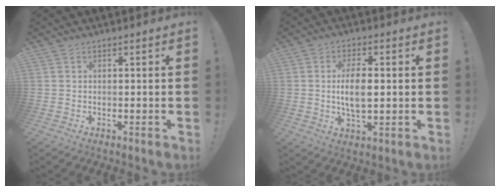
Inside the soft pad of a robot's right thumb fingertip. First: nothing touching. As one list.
[{"total": 8.5, "force": [0.4, 3.7, 7.7], "torque": [-0.137, -0.007, 0.000]}]